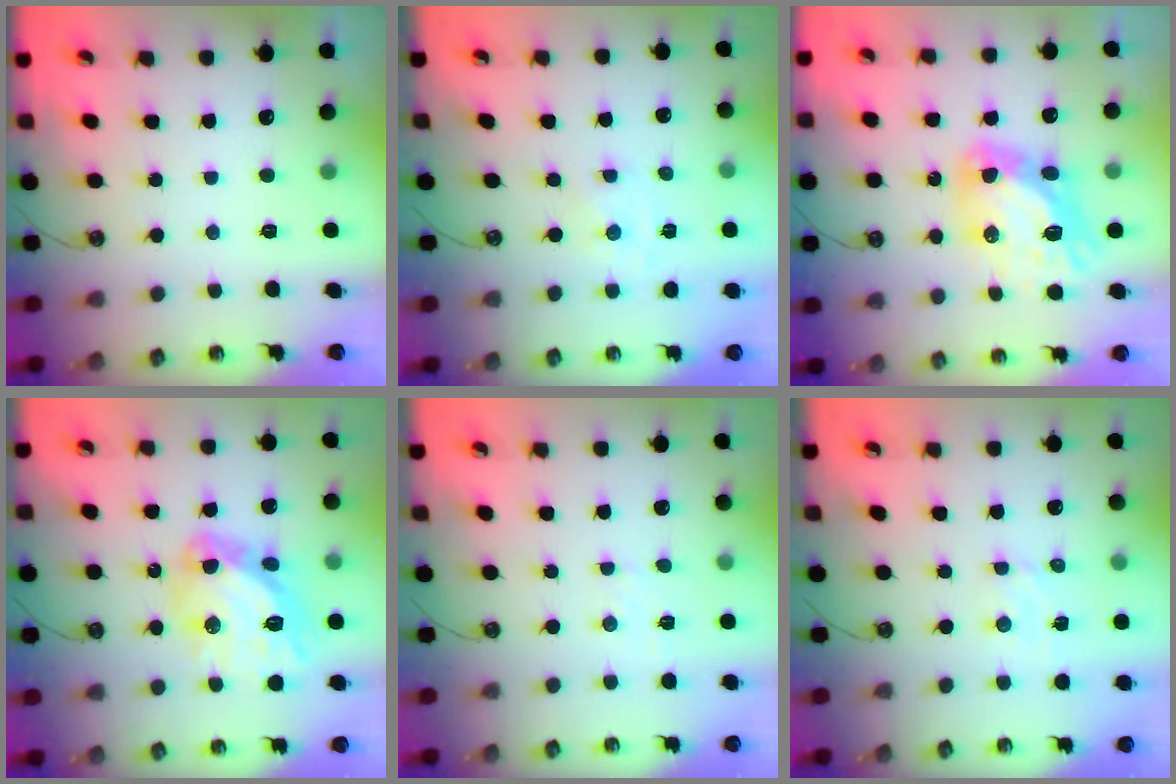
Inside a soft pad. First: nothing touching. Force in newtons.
{"total": 0.0}
{"total": 14.0, "press": 13.9, "slide": 1.2}
{"total": 16.9, "press": 16.8, "slide": 2.0}
{"total": 2.5, "press": 2.5, "slide": 0.4}
{"total": 1.8, "press": 1.8, "slide": 0.3}